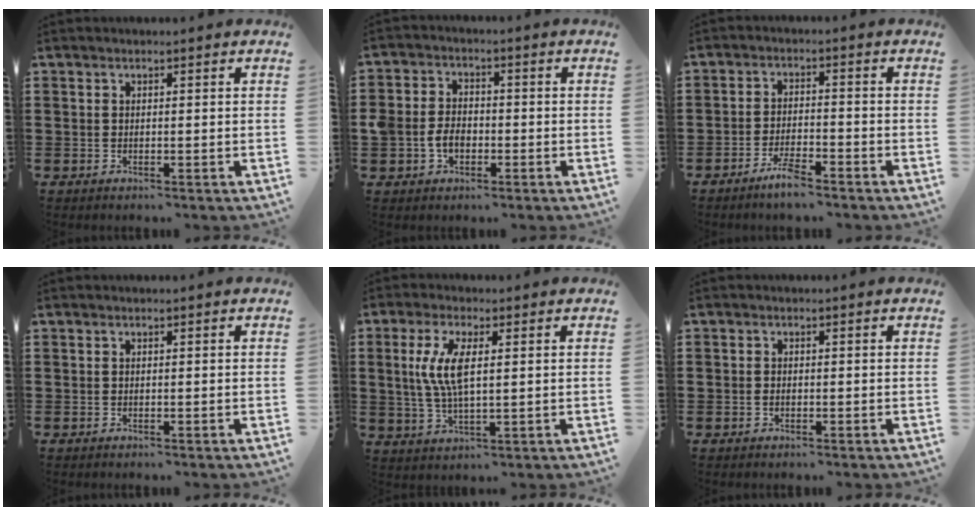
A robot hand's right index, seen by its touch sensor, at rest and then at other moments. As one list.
[{"total": 4.2, "force": [-1.1, 3.2, 2.5], "torque": [-0.059, 0.005, -0.023]}, {"total": 4.1, "force": [-3.2, 0.7, 2.6], "torque": [-0.057, 0.000, -0.061]}, {"total": 0.0}, {"total": 7.2, "force": [1.4, 2.4, 6.7], "torque": [-0.154, -0.001, 0.016]}, {"total": 0.7, "force": [-0.2, 0.5, 0.4], "torque": [-0.010, 0.001, -0.004]}]